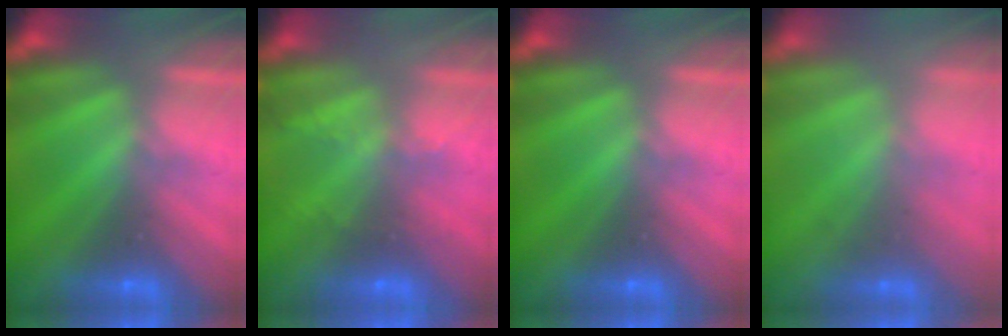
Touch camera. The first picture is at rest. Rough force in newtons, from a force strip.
{"total": 2.1}
{"total": 0.0}
{"total": 2.2}